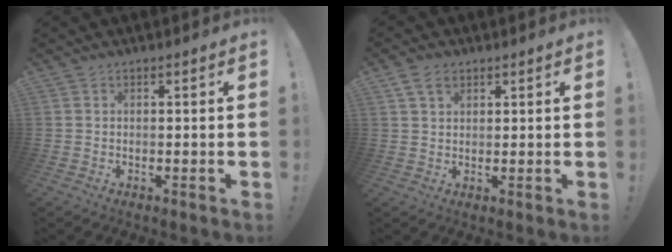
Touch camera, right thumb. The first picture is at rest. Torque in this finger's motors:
{"motor_torque": [0.08, 0.08, -0.02, 0.03, 0.00]}